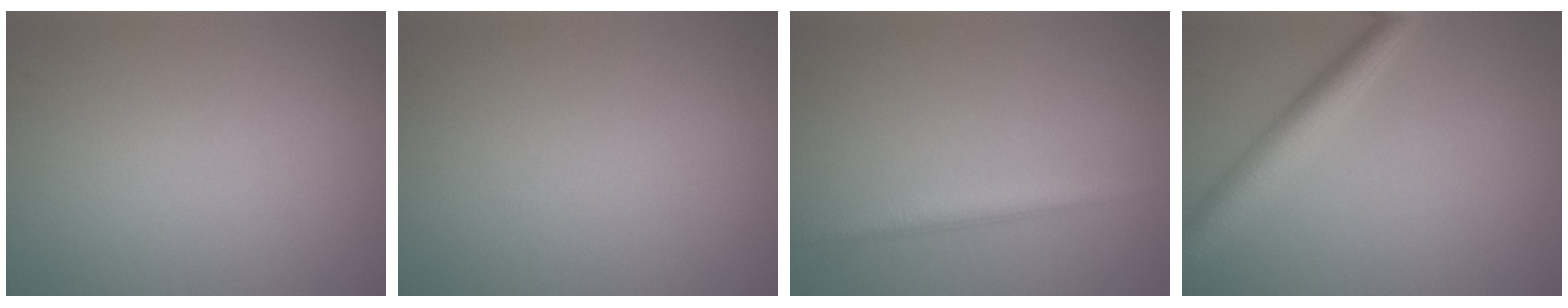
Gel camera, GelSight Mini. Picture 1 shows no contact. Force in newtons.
{"total": 0.0}
{"total": 2.4, "press": 2.4, "slide": 0.1}
{"total": 3.6, "press": 3.6, "slide": 0.1}